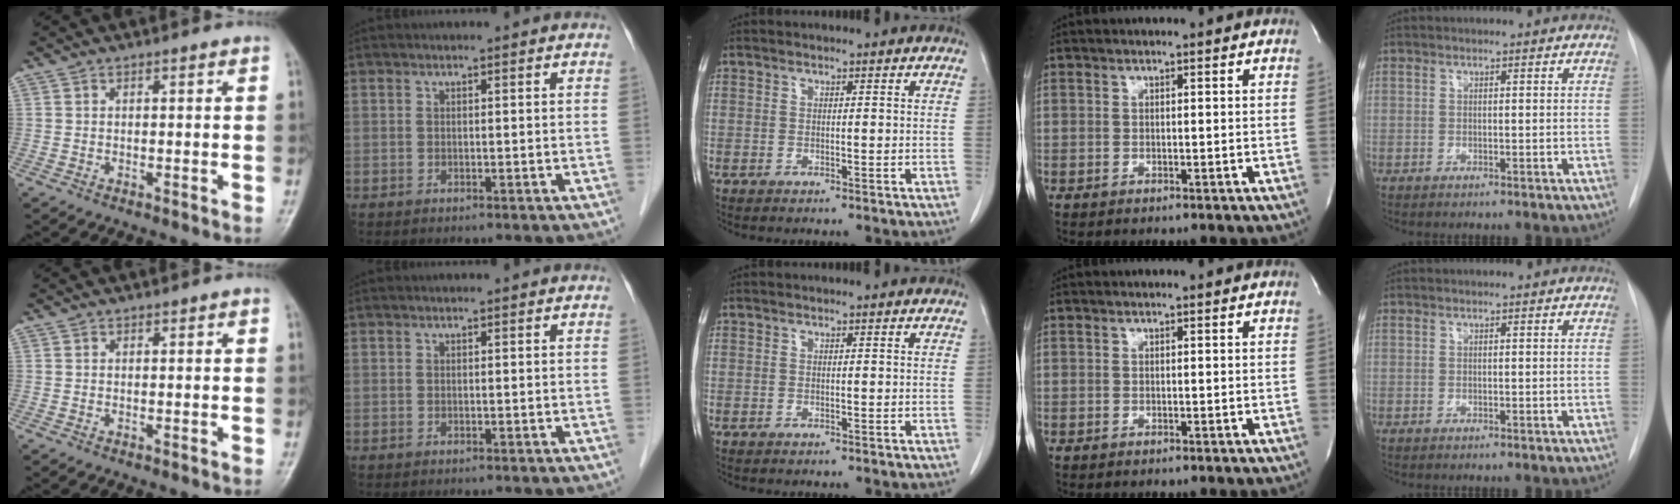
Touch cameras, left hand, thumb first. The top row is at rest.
{}